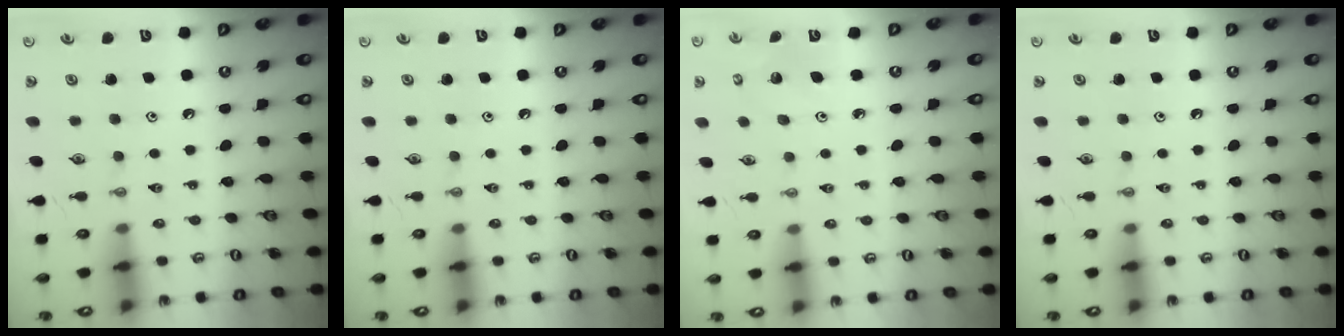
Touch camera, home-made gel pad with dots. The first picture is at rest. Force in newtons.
{"total": 0.0}
{"total": 2.4, "press": 2.4, "slide": 0.2}
{"total": 0.0}